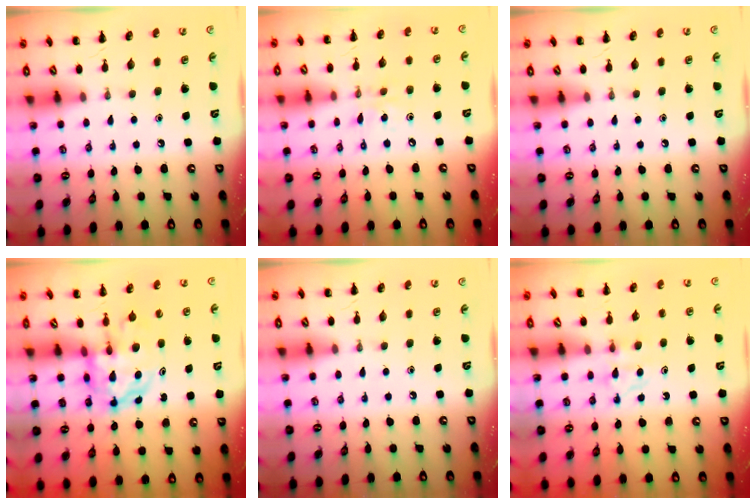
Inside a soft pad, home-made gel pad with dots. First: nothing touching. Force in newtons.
{"total": 4.6, "press": 4.4, "slide": 1.1}
{"total": 0.0}
{"total": 5.0, "press": 4.9, "slide": 1.2}
{"total": 0.0}
{"total": 5.1, "press": 5.0, "slide": 1.0}